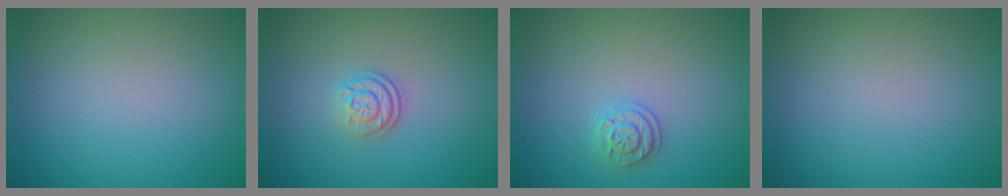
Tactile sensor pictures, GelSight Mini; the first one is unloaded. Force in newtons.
{"total": 2.5, "press": 1.8, "slide": 1.6}
{"total": 1.8, "press": 1.8, "slide": 0.5}
{"total": 0.0}